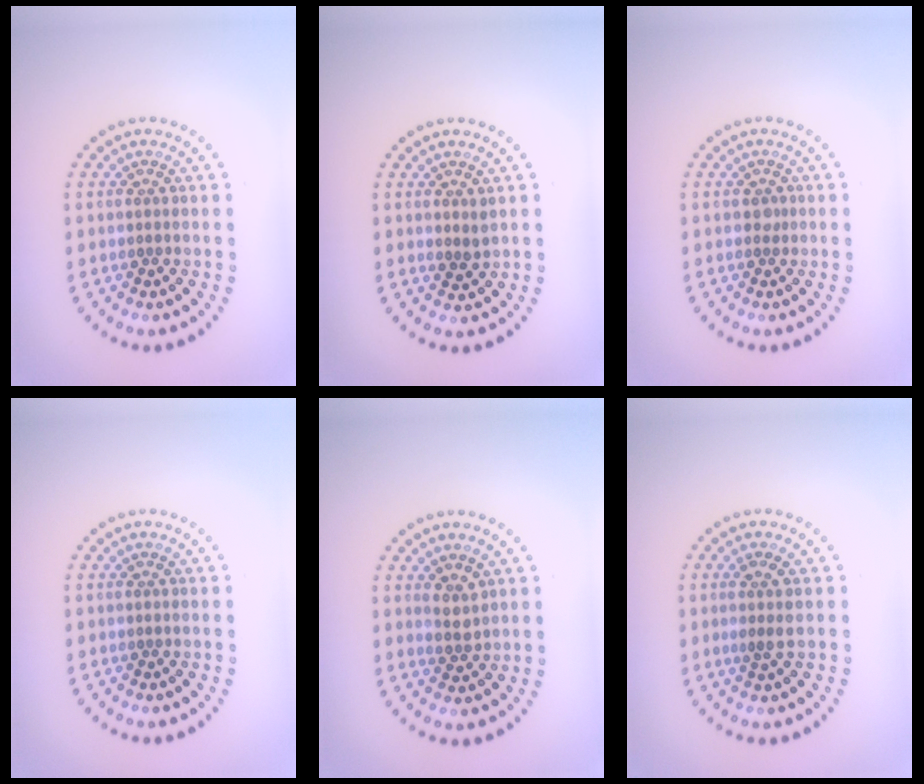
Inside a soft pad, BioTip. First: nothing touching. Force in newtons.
{"total": 1.1, "press": 1.0, "slide": 0.5}
{"total": 0.7, "press": 0.6, "slide": 0.4}
{"total": 0.0}
{"total": 1.5, "press": 1.4, "slide": 0.6}
{"total": 1.4, "press": 1.2, "slide": 0.8}